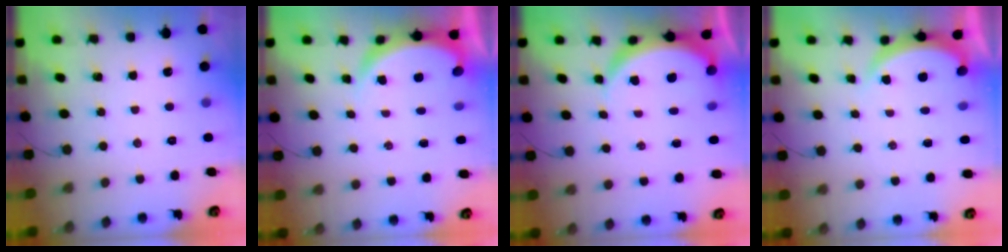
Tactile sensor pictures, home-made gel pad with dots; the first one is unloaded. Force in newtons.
{"total": 5.4, "press": 5.4, "slide": 0.8}
{"total": 6.4, "press": 6.3, "slide": 0.5}
{"total": 3.4, "press": 3.3, "slide": 0.6}